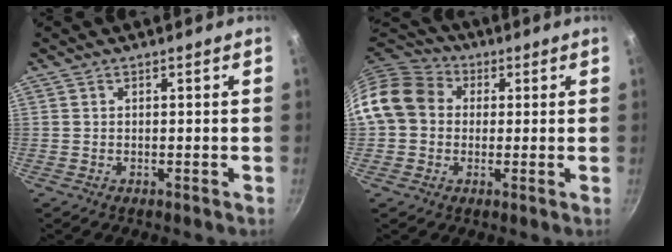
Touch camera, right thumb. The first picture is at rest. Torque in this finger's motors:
{"motor_torque": [-0.56, 0.78, 0.83, -0.76, 0.12]}